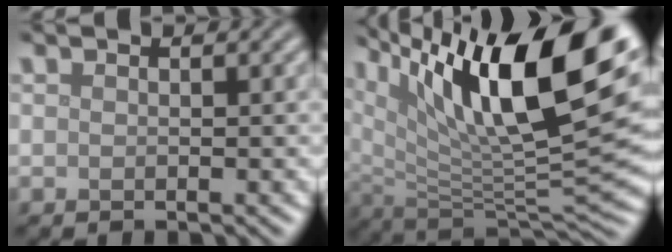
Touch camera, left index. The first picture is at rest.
{"total": 16.5, "force": [8.4, 5.7, 13.0], "torque": [-0.224, 0.016, 0.152]}